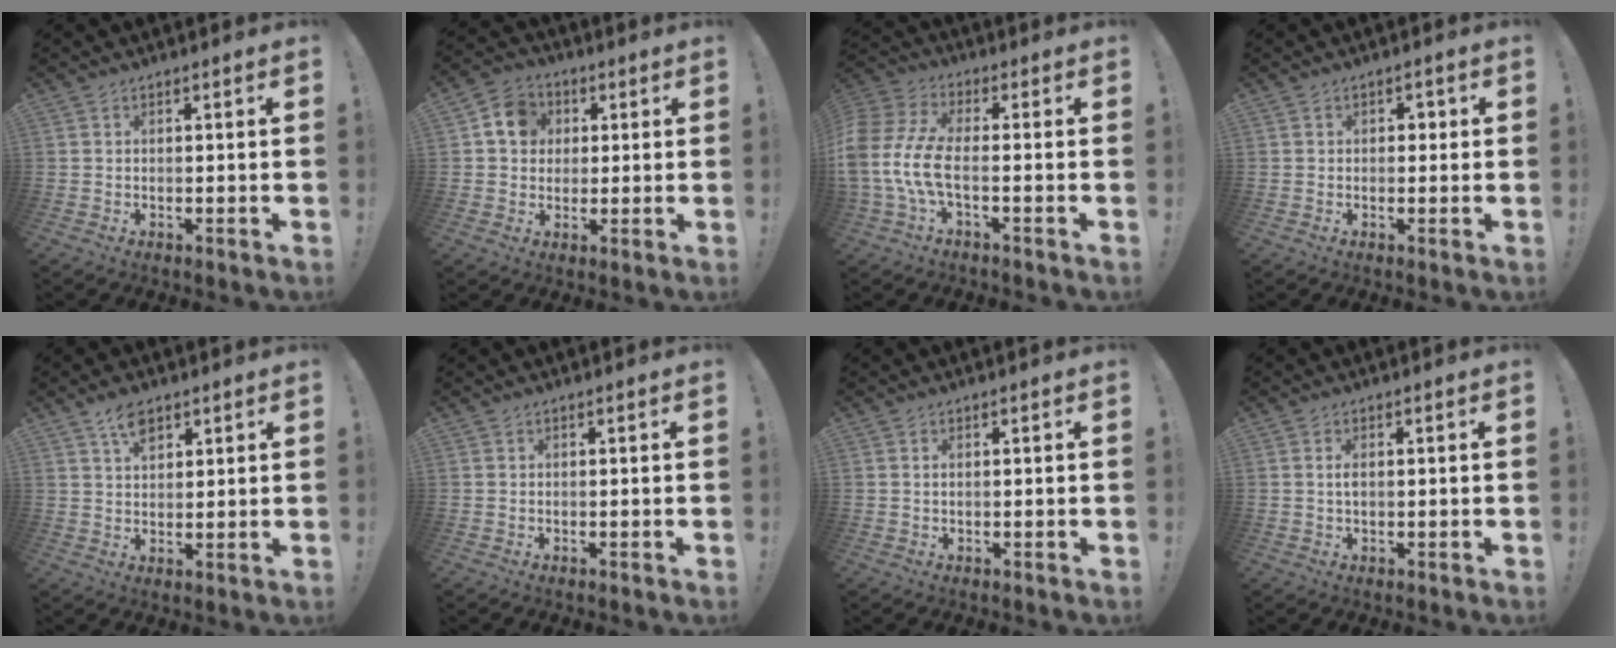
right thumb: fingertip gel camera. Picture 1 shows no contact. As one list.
[{"total": 9.2, "force": [2.5, 8.1, 3.7], "torque": [-0.050, -0.001, 0.050]}, {"total": 12.7, "force": [-2.5, 6.7, 10.6], "torque": [-0.229, 0.002, -0.039]}, {"total": 1.9, "force": [-0.1, 1.6, 1.0], "torque": [-0.009, 0.003, -0.007]}, {"total": 5.8, "force": [3.6, 3.0, 3.4], "torque": [-0.060, -0.010, 0.064]}, {"total": 0.0}, {"total": 0.6, "force": [0.2, 0.2, 0.6], "torque": [-0.013, 0.002, 0.003]}, {"total": 1.6, "force": [0.1, 0.7, 1.4], "torque": [-0.022, 0.001, -0.002]}]